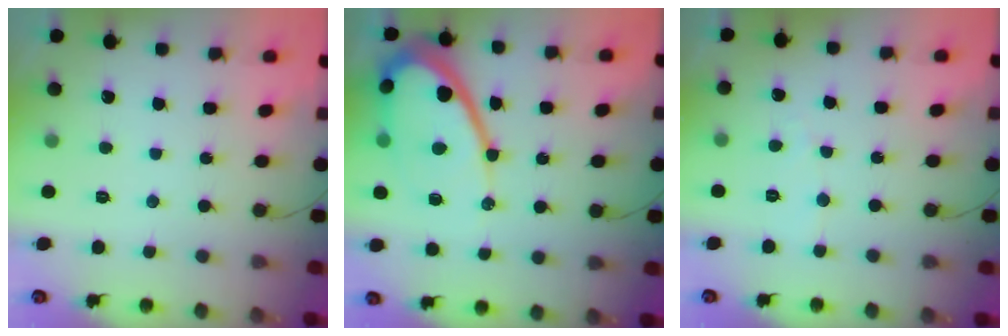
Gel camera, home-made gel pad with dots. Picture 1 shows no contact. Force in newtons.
{"total": 15.1, "press": 15.1, "slide": 1.4}
{"total": 2.4, "press": 2.4, "slide": 0.2}